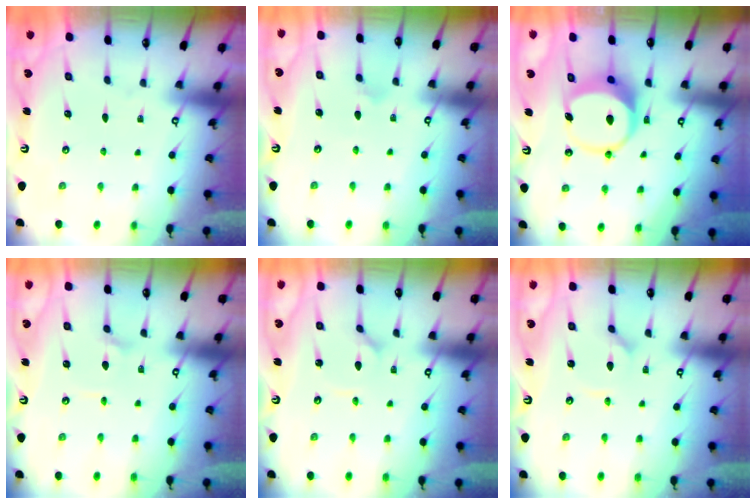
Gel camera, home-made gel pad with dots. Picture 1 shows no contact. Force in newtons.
{"total": 3.6, "press": 3.5, "slide": 0.7}
{"total": 8.9, "press": 8.8, "slide": 1.5}
{"total": 2.2, "press": 2.2, "slide": 0.2}
{"total": 1.3, "press": 1.3, "slide": 0.1}
{"total": 1.5, "press": 1.5, "slide": 0.0}